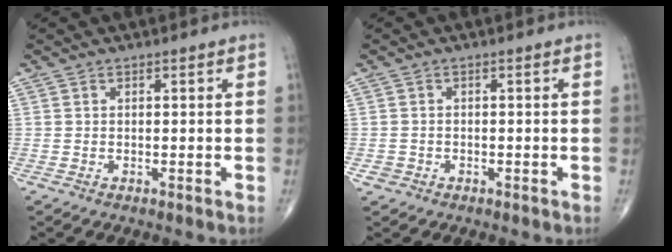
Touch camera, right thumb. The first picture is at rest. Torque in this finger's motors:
{"motor_torque": [0.08, 0.02, -0.10, -0.16, -0.02]}